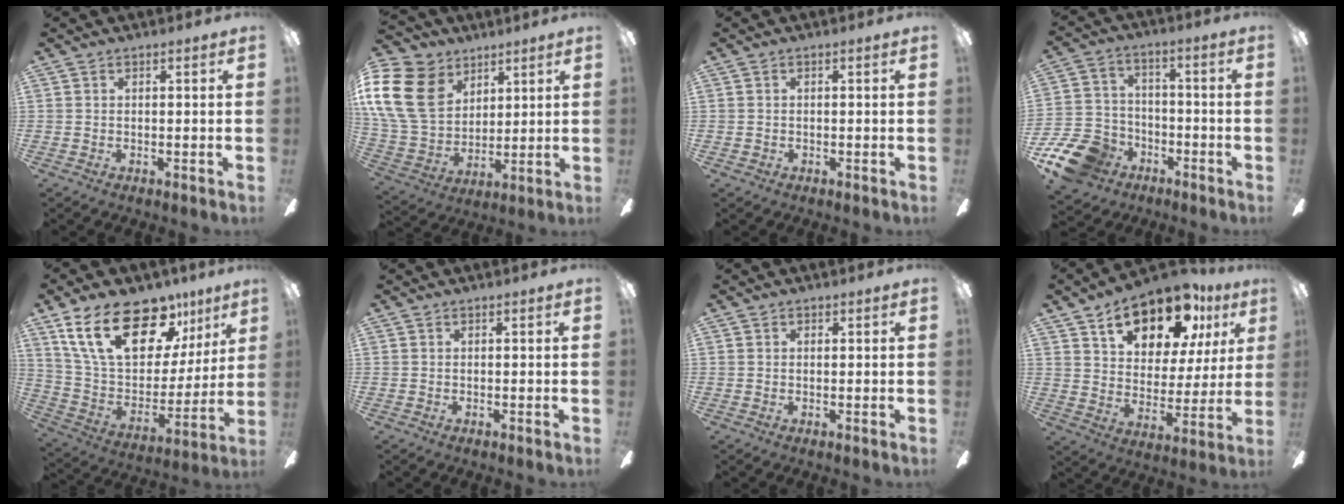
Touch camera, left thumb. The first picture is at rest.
{"total": 18.9, "force": [7.7, 14.1, 10.0], "torque": [-0.236, -0.023, 0.147]}
{"total": 0.8, "force": [-0.3, 0.8, 0.2], "torque": [-0.003, 0.004, -0.009]}
{"total": 14.8, "force": [-8.8, 9.9, 6.7], "torque": [-0.153, 0.059, -0.155]}
{"total": 24.0, "force": [14.7, 12.0, 14.7], "torque": [-0.251, -0.080, 0.260]}
{"total": 0.0}
{"total": 0.7, "force": [0.1, 0.6, 0.3], "torque": [-0.004, 0.004, 0.002]}
{"total": 17.2, "force": [11.4, 8.9, 9.2], "torque": [-0.138, -0.068, 0.196]}